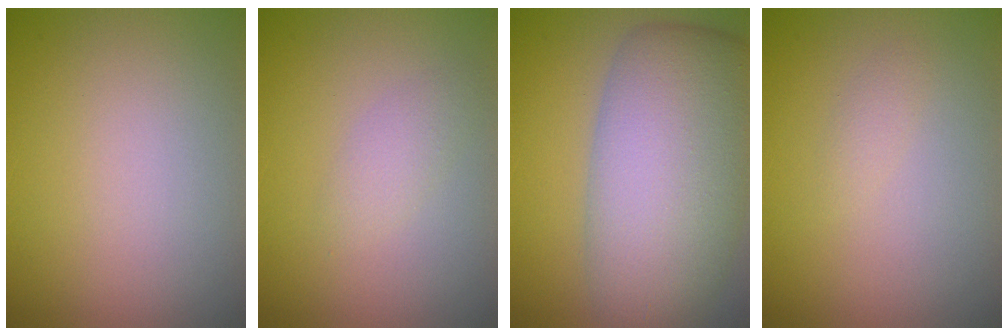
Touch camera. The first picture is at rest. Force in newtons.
{"total": 1.5, "press": 1.5, "slide": 0.1}
{"total": 10.5, "press": 10.5, "slide": 0.7}
{"total": 0.7, "press": 0.7, "slide": 0.0}